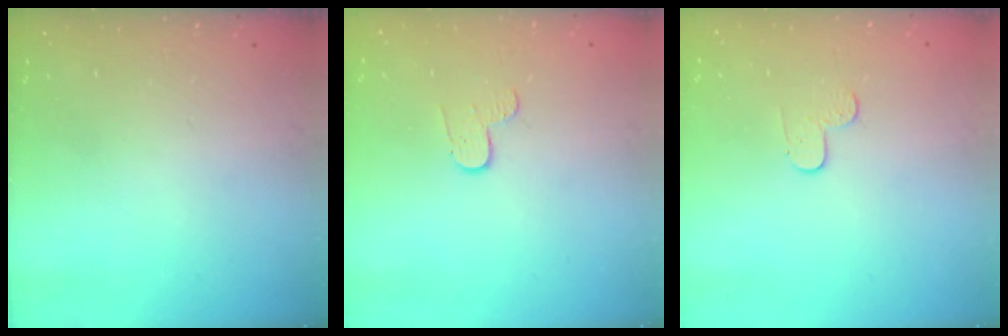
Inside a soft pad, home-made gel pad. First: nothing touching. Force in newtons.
{"total": 4.4, "press": 4.4, "slide": 0.4}
{"total": 3.7, "press": 3.7, "slide": 0.4}